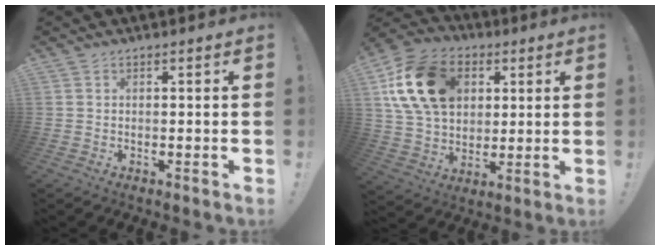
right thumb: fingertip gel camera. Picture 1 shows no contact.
{"total": 20.2, "force": [6.4, 14.7, 12.3], "torque": [-0.209, -0.010, 0.129]}